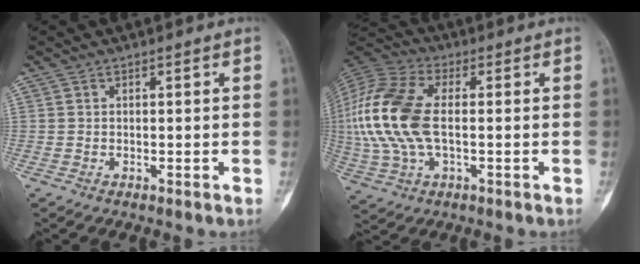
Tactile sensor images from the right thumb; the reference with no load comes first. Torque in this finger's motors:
{"motor_torque": [1.20, 0.93, 1.33, -1.44, 0.54]}